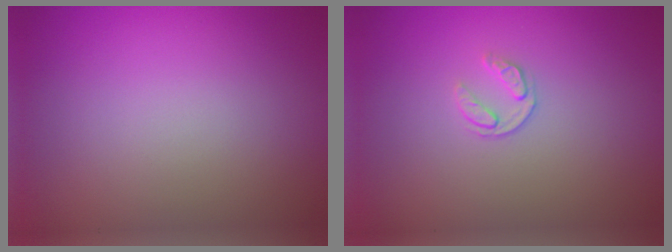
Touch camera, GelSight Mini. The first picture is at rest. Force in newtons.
{"total": 1.3, "press": 0.8, "slide": 1.1}